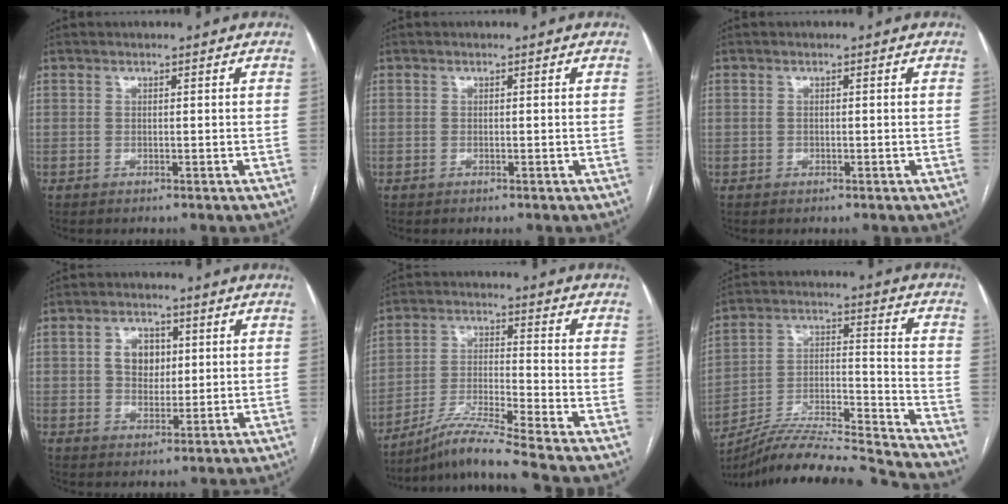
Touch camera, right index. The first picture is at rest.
{"total": 0.0}
{"total": 0.6, "force": [-0.1, 0.5, 0.3], "torque": [-0.008, 0.002, -0.002]}
{"total": 5.1, "force": [1.1, 3.7, 3.3], "torque": [-0.059, 0.010, 0.022]}
{"total": 10.0, "force": [-8.6, -2.2, 4.8], "torque": [-0.095, -0.019, -0.158]}
{"total": 22.6, "force": [-21.3, -0.7, 7.5], "torque": [-0.133, 0.001, -0.340]}